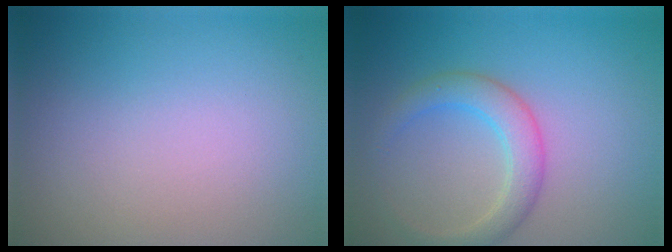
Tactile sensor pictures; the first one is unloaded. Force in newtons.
{"total": 3.2, "press": 3.2, "slide": 0.0}